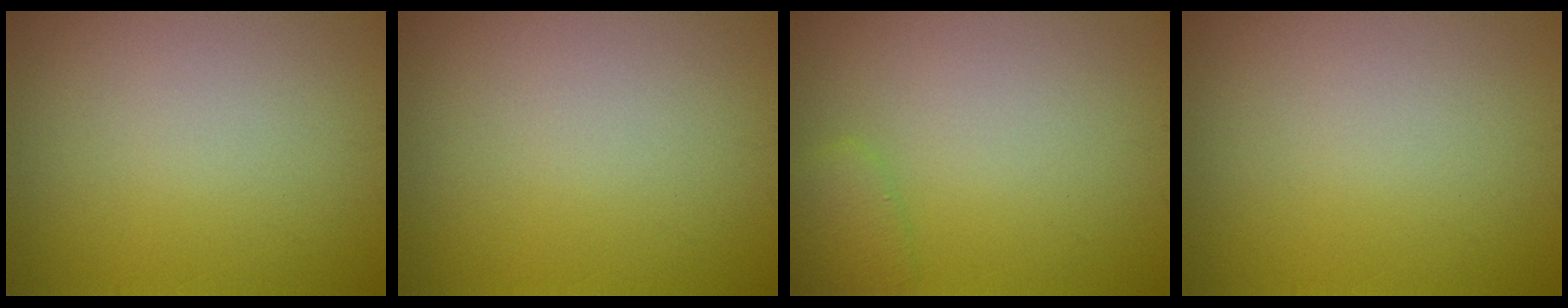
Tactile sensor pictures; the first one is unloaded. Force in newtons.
{"total": 0.0}
{"total": 1.5, "press": 1.5, "slide": 0.2}
{"total": 0.0}